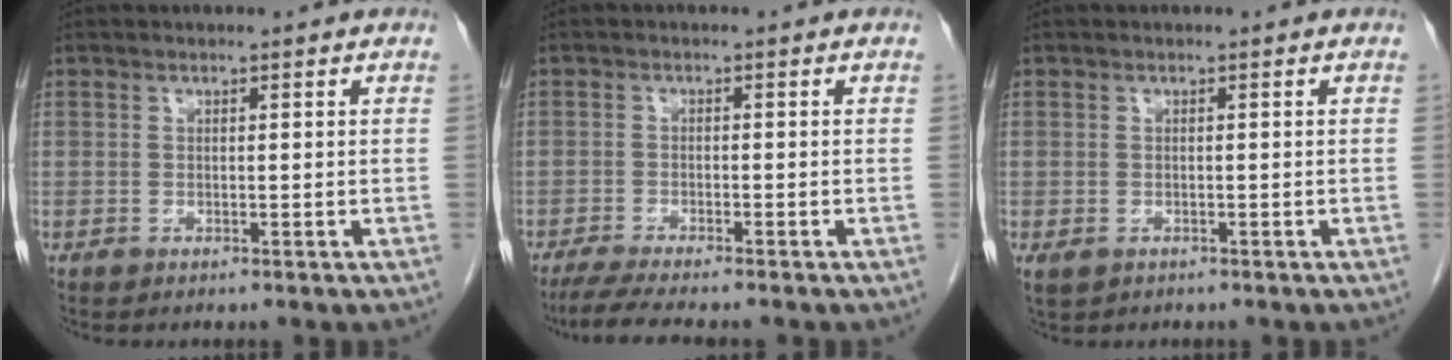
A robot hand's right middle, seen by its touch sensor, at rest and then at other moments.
{"total": 6.2, "force": [-5.2, 0.0, 3.4], "torque": [-0.058, -0.020, -0.087]}
{"total": 1.5, "force": [-0.7, 1.1, 0.8], "torque": [-0.016, -0.001, -0.001]}